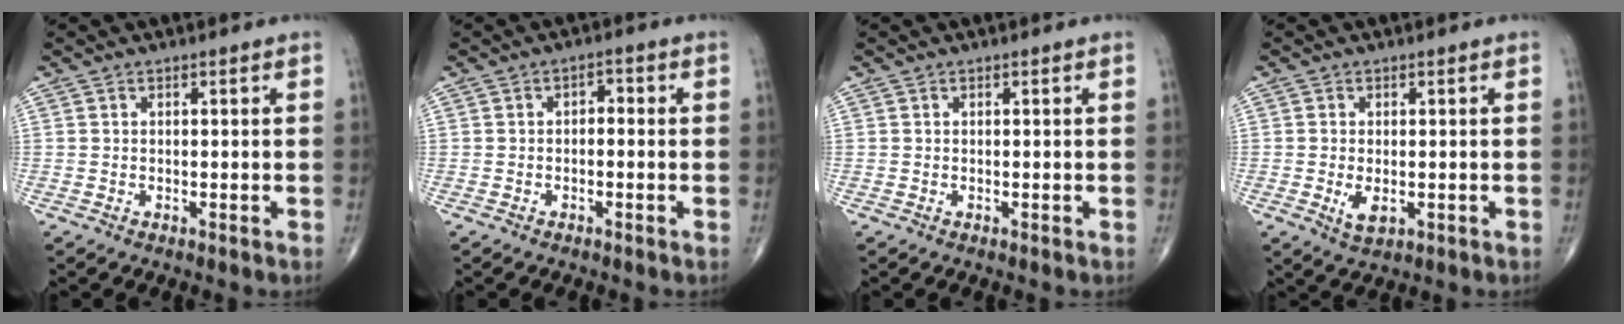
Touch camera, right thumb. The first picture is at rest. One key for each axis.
{"total": 1.8, "fx": -0.2, "fy": 1.2, "fz": 1.4, "tx": -0.009, "ty": 0.011, "tz": -0.011}
{"total": 0.0}
{"total": 3.2, "fx": -0.6, "fy": 1.7, "fz": 2.7, "tx": -0.048, "ty": -0.008, "tz": -0.005}